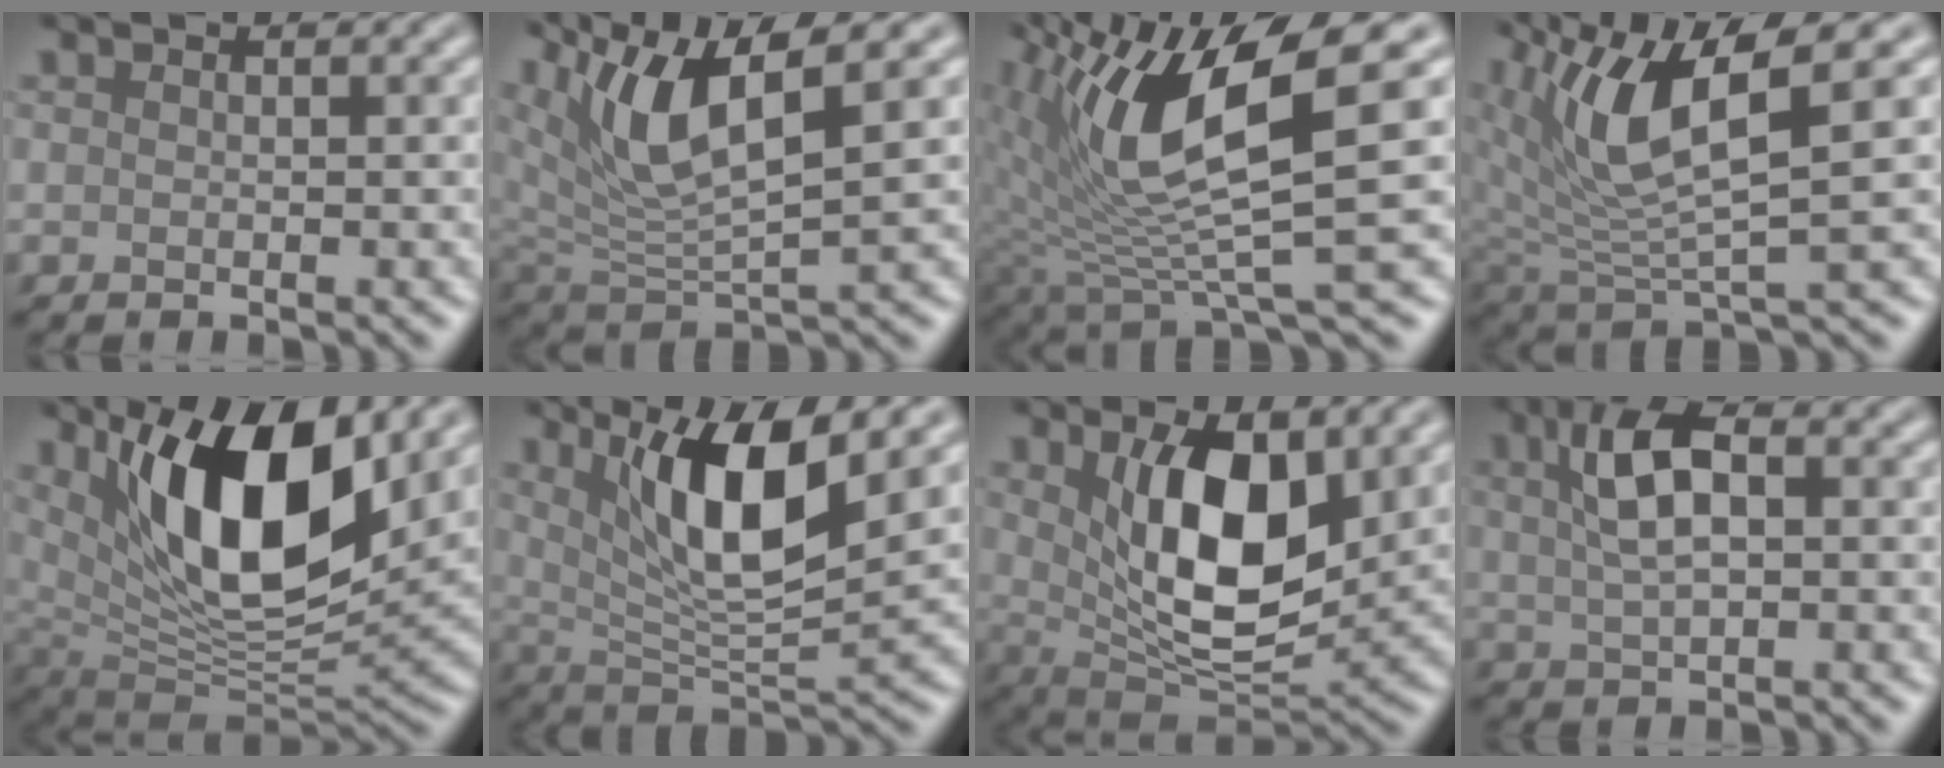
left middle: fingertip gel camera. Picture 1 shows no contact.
{"total": 7.9, "force": [4.0, 2.5, 6.4], "torque": [-0.138, -0.002, 0.075]}
{"total": 11.4, "force": [3.5, 3.0, 10.4], "torque": [-0.197, -0.004, 0.069]}
{"total": 8.0, "force": [3.3, 2.5, 6.9], "torque": [-0.156, -0.003, 0.063]}
{"total": 12.2, "force": [5.2, 4.6, 10.0], "torque": [-0.163, -0.016, 0.098]}
{"total": 8.7, "force": [3.6, 2.4, 7.5], "torque": [-0.126, -0.013, 0.064]}
{"total": 9.2, "force": [2.6, 4.1, 7.8], "torque": [-0.136, -0.015, 0.047]}
{"total": 5.0, "force": [1.4, 2.1, 4.2], "torque": [-0.085, 0.012, 0.021]}